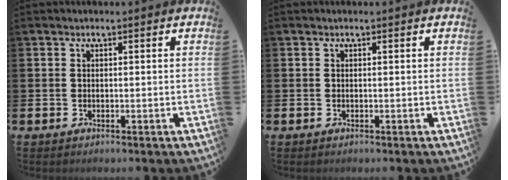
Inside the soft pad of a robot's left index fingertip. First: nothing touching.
{"total": 0.0}